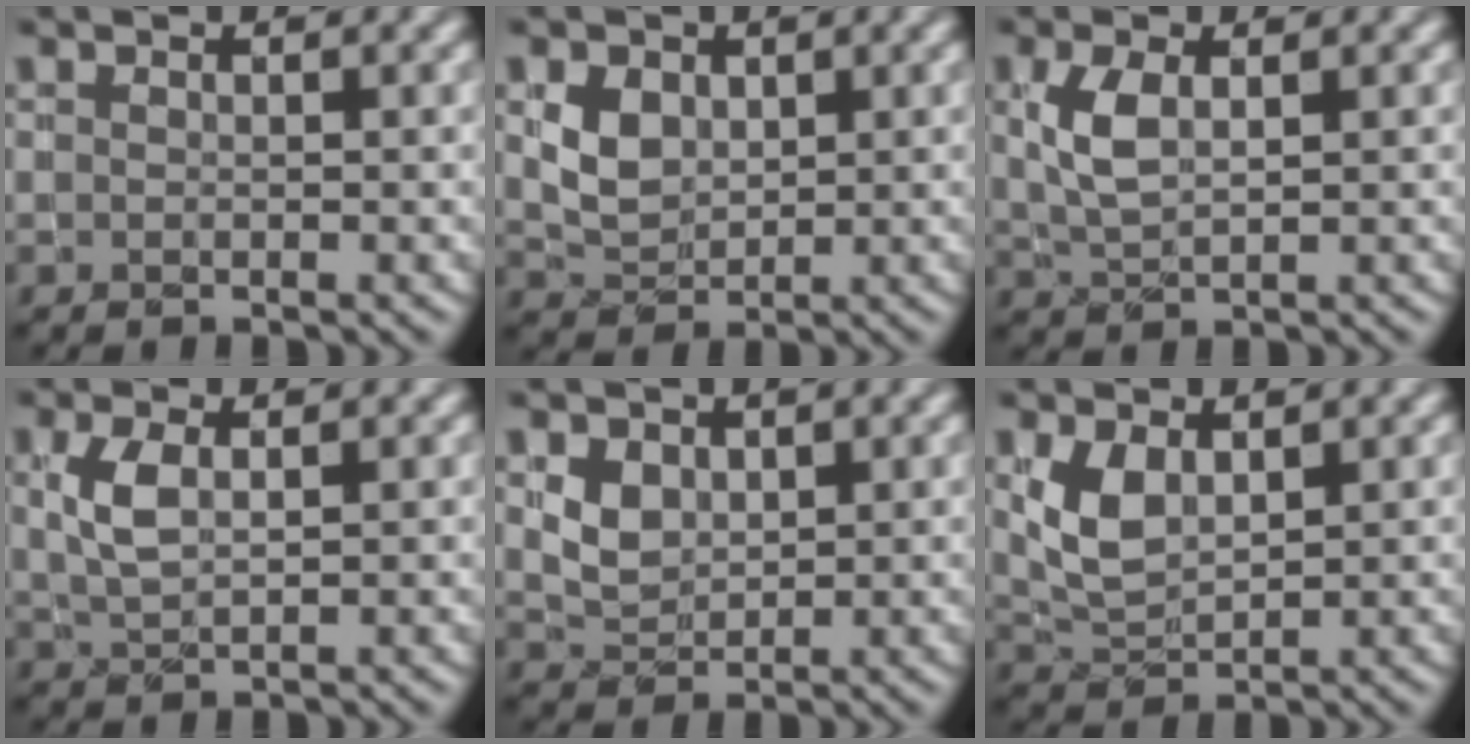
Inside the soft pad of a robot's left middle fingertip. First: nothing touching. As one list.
[{"total": 2.8, "force": [0.6, 2.2, 1.6], "torque": [-0.038, -0.002, 0.015]}, {"total": 3.2, "force": [0.6, 1.6, 2.6], "torque": [-0.065, 0.003, 0.016]}, {"total": 2.8, "force": [0.5, 1.4, 2.3], "torque": [-0.058, 0.003, 0.014]}, {"total": 2.2, "force": [0.7, 1.7, 1.1], "torque": [-0.026, -0.005, 0.018]}, {"total": 3.2, "force": [1.0, 1.9, 2.4], "torque": [-0.061, -0.001, 0.026]}]